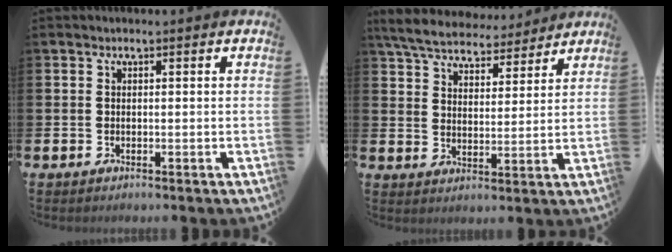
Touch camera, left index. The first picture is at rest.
{"total": 6.7, "force": [6.4, 1.5, 1.4], "torque": [-0.058, -0.034, 0.114]}